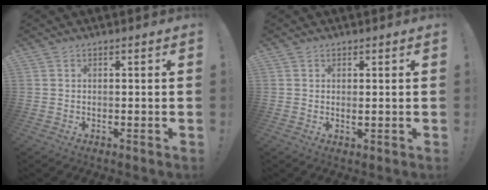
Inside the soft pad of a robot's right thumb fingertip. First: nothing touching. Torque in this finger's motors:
{"motor_torque": [0.09, 0.05, -0.03, 0.17, -0.03]}